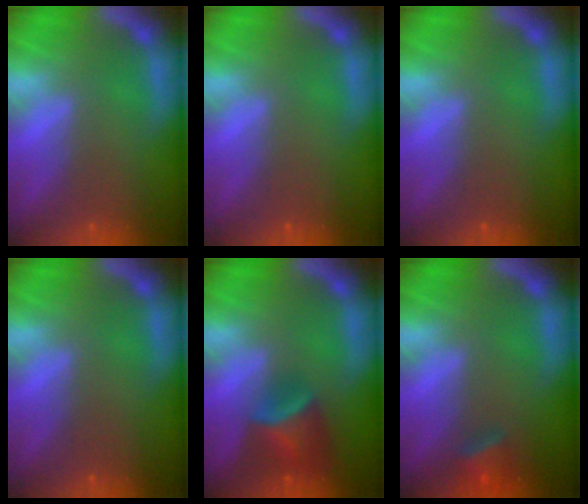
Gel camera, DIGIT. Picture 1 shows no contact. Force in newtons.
{"total": 0.0}
{"total": 0.0}
{"total": 0.0}
{"total": 4.4}
{"total": 2.4}